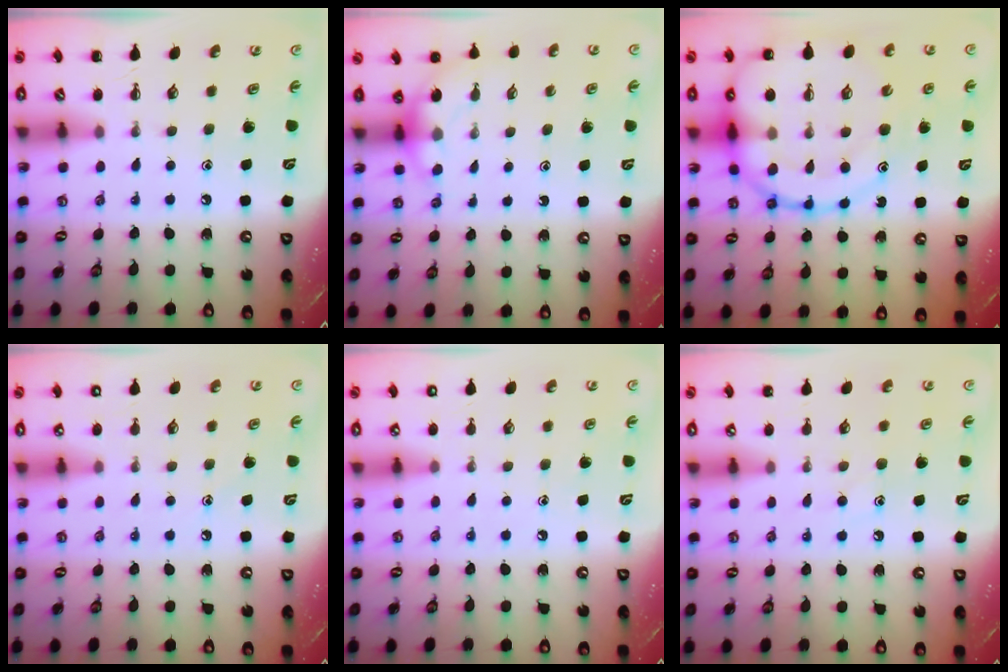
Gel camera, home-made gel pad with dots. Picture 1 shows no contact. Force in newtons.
{"total": 4.7, "press": 4.6, "slide": 1.2}
{"total": 23.5, "press": 23.3, "slide": 3.2}
{"total": 7.9, "press": 7.6, "slide": 2.2}
{"total": 7.2, "press": 6.8, "slide": 2.1}
{"total": 8.2, "press": 8.1, "slide": 1.2}